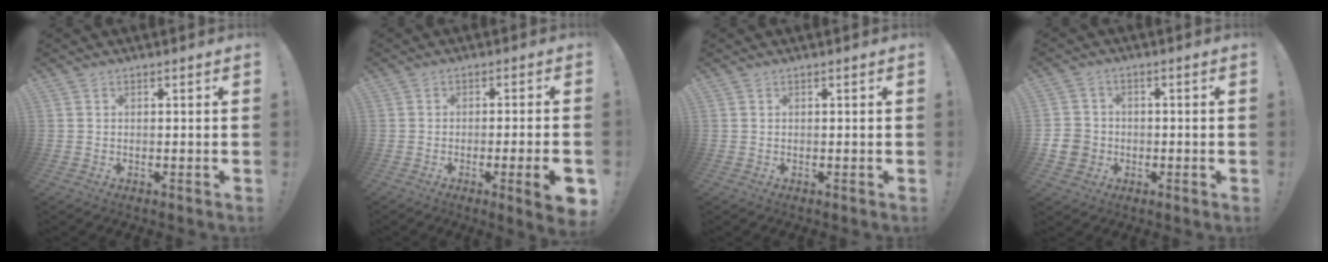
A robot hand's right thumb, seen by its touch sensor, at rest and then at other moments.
{"total": 8.0, "force": [-2.7, 0.4, 7.6], "torque": [-0.113, 0.003, -0.041]}
{"total": 0.0}
{"total": 6.8, "force": [-1.7, 6.0, 2.7], "torque": [-0.055, 0.018, -0.029]}